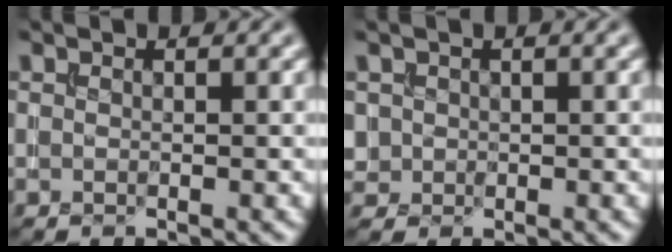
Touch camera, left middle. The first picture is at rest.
{"total": 1.1, "force": [0.1, 1.1, 0.1], "torque": [0.004, -0.005, 0.005]}